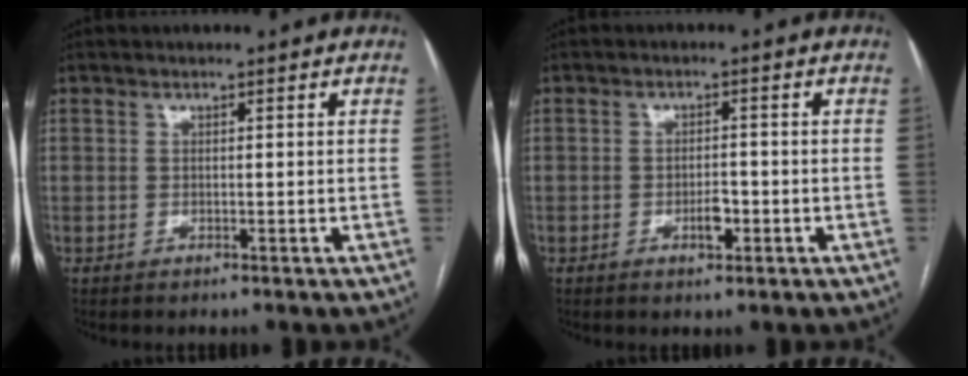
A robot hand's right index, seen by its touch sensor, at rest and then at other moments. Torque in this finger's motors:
{"motor_torque": [0.40, -0.16, 0.32, 0.05]}